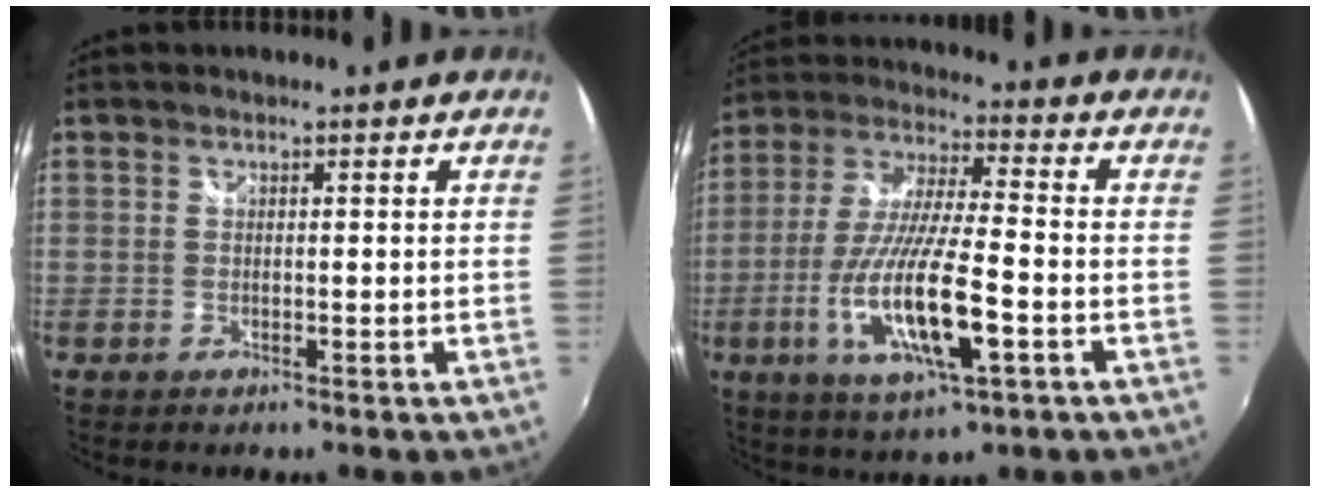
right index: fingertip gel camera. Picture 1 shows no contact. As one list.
[{"total": 17.0, "force": [-5.7, 3.8, 15.5], "torque": [-0.317, -0.025, -0.104]}]